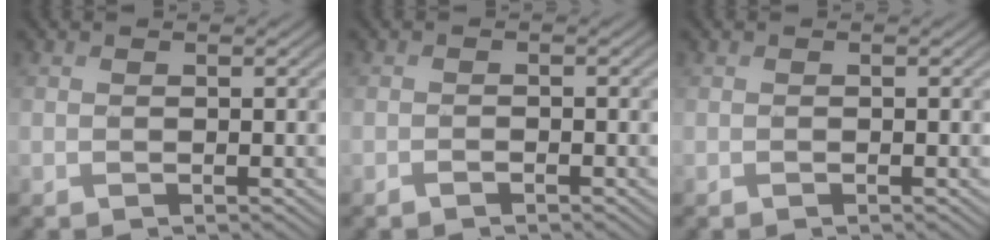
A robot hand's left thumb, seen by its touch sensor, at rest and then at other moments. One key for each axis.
{"total": 0.9, "fx": -0.8, "fy": 0.3, "fz": 0.3, "tx": -0.004, "ty": -0.003, "tz": -0.014}
{"total": 0.0}